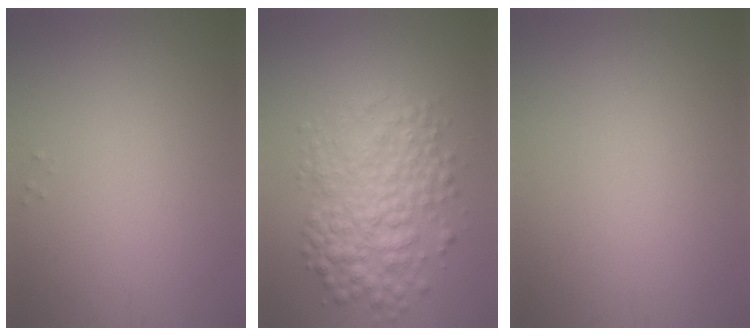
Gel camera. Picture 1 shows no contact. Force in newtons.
{"total": 5.8, "press": 5.8, "slide": 0.0}
{"total": 0.0}